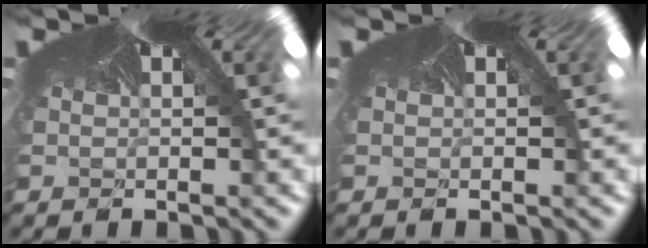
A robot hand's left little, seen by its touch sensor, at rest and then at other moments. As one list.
[{"total": 0.0}]